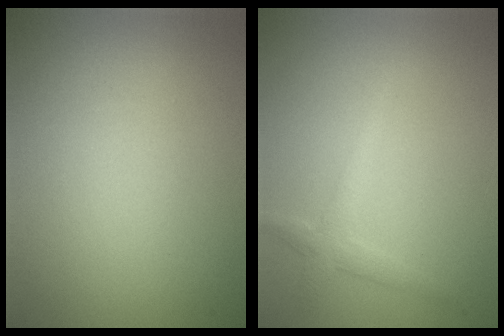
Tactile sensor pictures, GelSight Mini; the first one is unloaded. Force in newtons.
{"total": 1.9, "press": 1.9, "slide": 0.1}